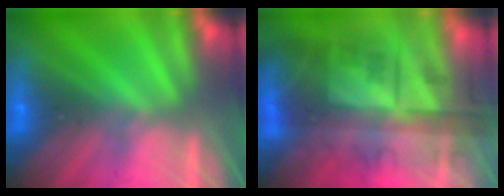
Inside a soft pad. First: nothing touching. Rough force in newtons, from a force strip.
{"total": 10.2}